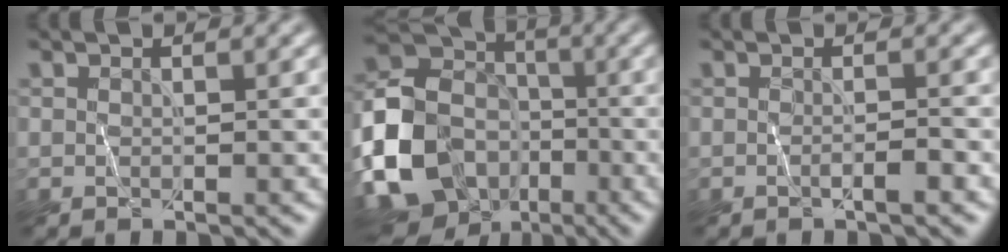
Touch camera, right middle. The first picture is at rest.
{"total": 15.3, "force": [-5.2, 12.5, 7.1], "torque": [-0.158, -0.031, -0.113]}
{"total": 1.1, "force": [-0.6, 0.1, 1.0], "torque": [-0.013, -0.001, -0.013]}